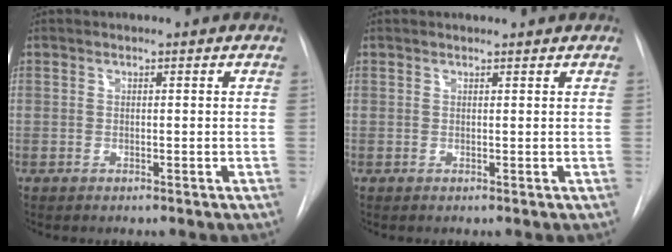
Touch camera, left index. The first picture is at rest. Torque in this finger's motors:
{"motor_torque": [0.16, -0.10, -0.04, -0.01]}